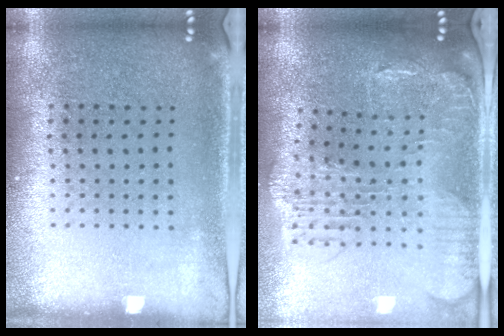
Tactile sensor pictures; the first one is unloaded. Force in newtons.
{"total": 1.9, "press": 1.8, "slide": 0.7}